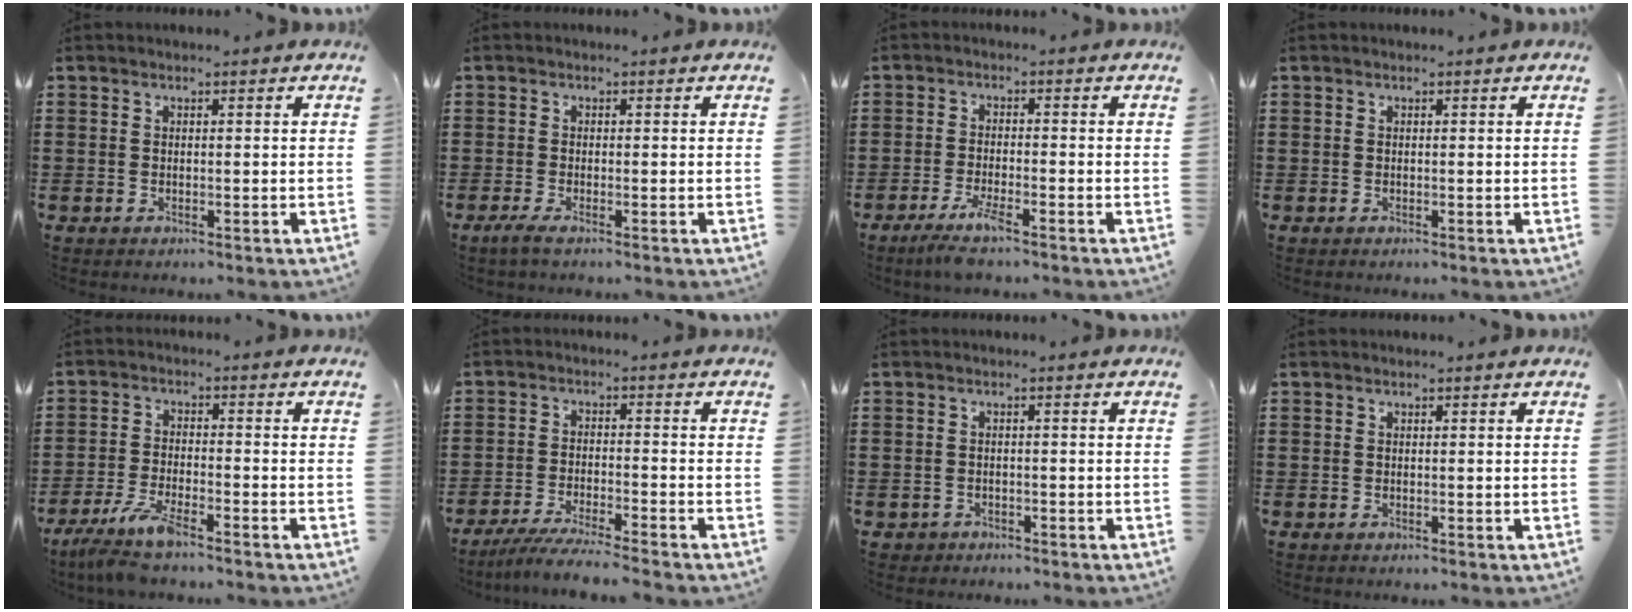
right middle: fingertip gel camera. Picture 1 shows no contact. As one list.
[{"total": 1.1, "force": [-0.5, 0.0, 1.0], "torque": [-0.017, -0.006, -0.008]}, {"total": 4.1, "force": [-2.9, 0.1, 2.8], "torque": [-0.067, -0.013, -0.057]}, {"total": 0.0}, {"total": 6.3, "force": [-5.1, 0.4, 3.8], "torque": [-0.095, -0.020, -0.100]}, {"total": 4.7, "force": [-4.4, -0.3, 1.8], "torque": [-0.035, -0.014, -0.084]}, {"total": 0.9, "force": [-0.8, 0.4, -0.1], "torque": [-0.002, 0.001, -0.019]}, {"total": 0.0}]